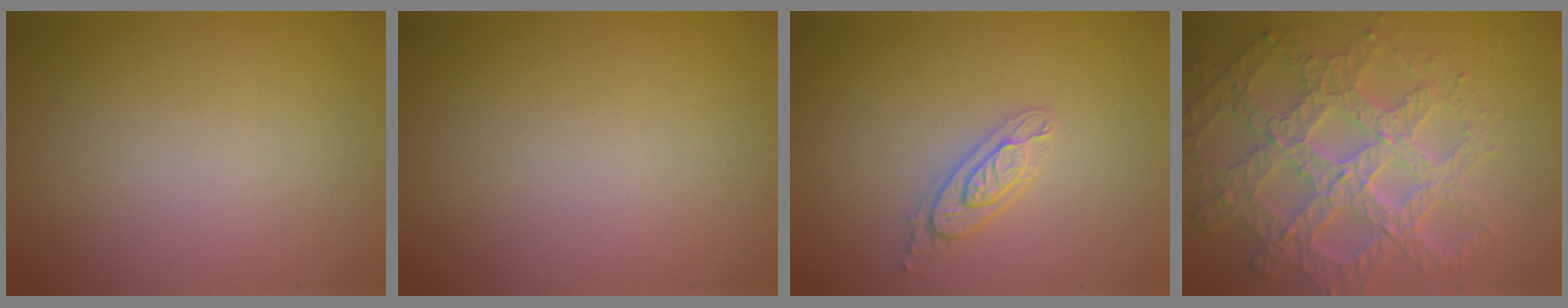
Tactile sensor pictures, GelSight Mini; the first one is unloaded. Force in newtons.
{"total": 0.0}
{"total": 2.1, "press": 2.0, "slide": 0.4}
{"total": 6.9, "press": 6.0, "slide": 3.4}